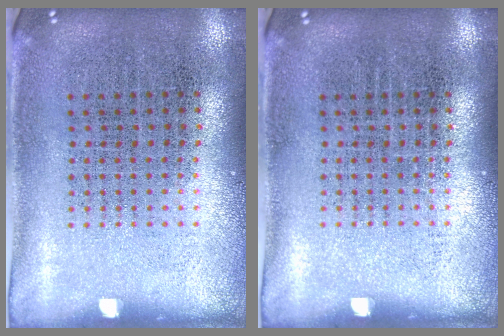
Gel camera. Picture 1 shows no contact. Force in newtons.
{"total": 0.0}